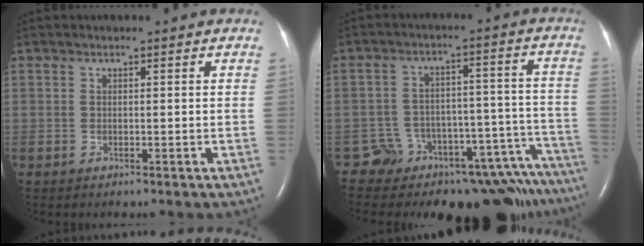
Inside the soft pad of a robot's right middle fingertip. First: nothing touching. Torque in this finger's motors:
{"motor_torque": [0.82, -0.82, 0.19, 0.06]}